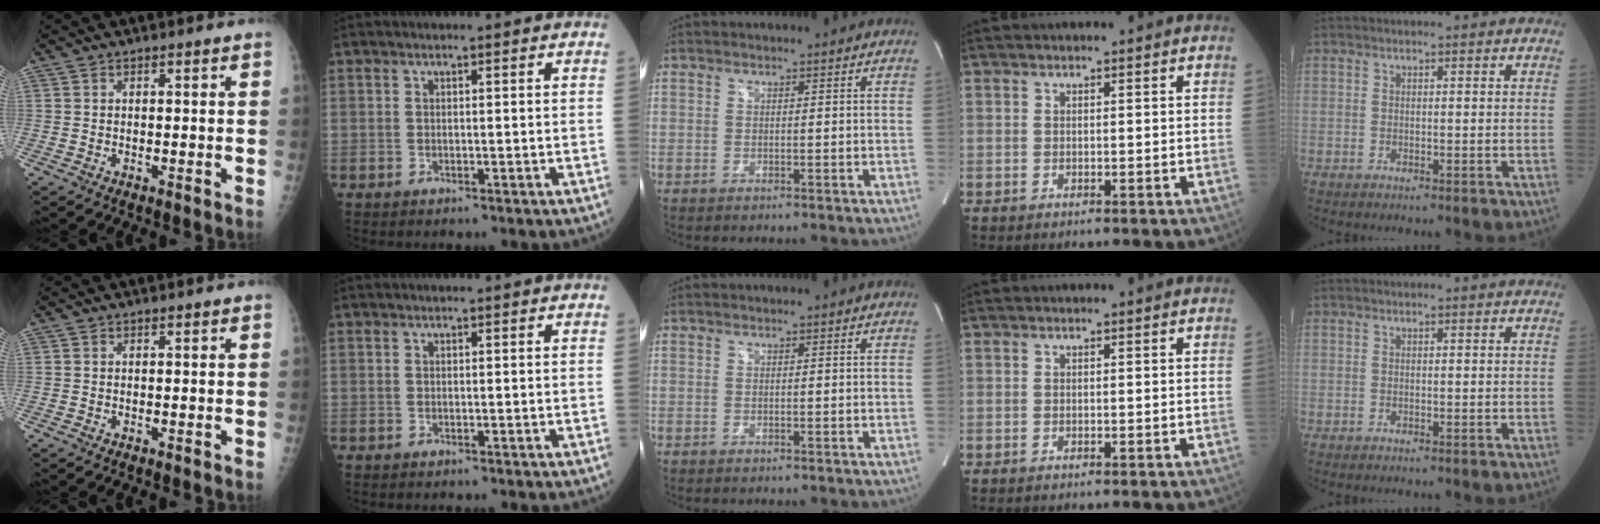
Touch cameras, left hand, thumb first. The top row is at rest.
{}